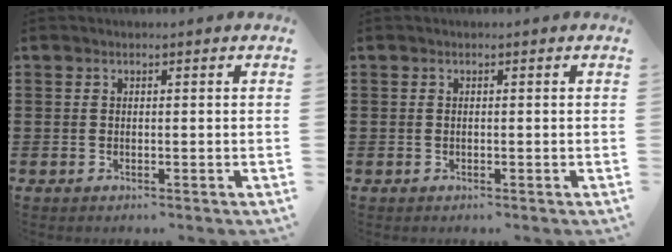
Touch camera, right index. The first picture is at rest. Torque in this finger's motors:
{"motor_torque": [1.68, 0.46, 0.03, 0.02]}